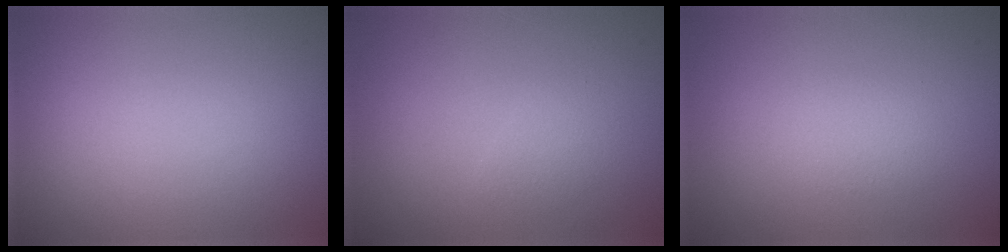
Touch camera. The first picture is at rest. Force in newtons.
{"total": 0.9, "press": 0.9, "slide": 0.0}
{"total": 1.1, "press": 1.1, "slide": 0.1}